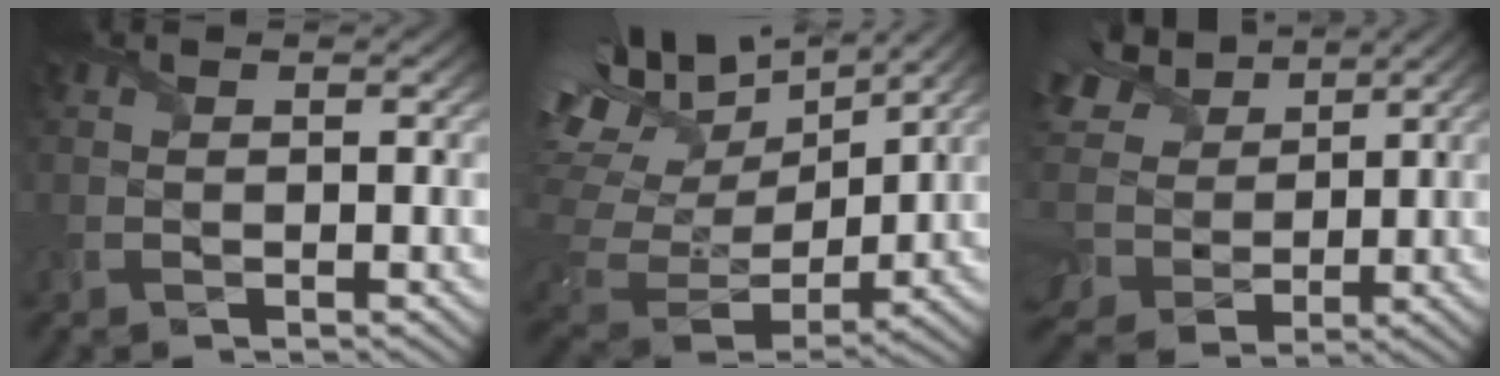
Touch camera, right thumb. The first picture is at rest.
{"total": 15.2, "force": [9.4, 7.3, 9.4], "torque": [-0.242, 0.032, 0.155]}
{"total": 14.6, "force": [4.8, 10.7, 8.8], "torque": [-0.272, 0.012, 0.099]}